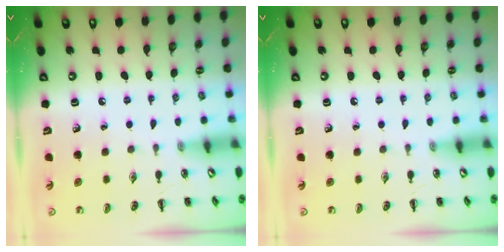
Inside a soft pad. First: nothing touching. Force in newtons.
{"total": 0.0}